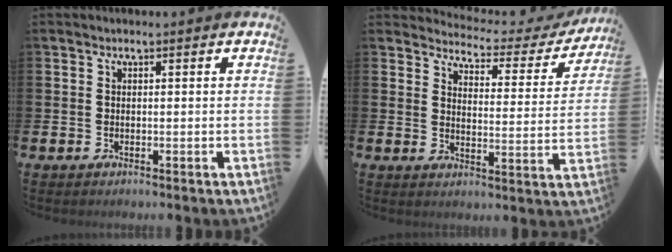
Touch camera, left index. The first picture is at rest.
{"total": 3.3, "force": [3.1, 1.0, 0.4], "torque": [-0.025, -0.033, 0.044]}